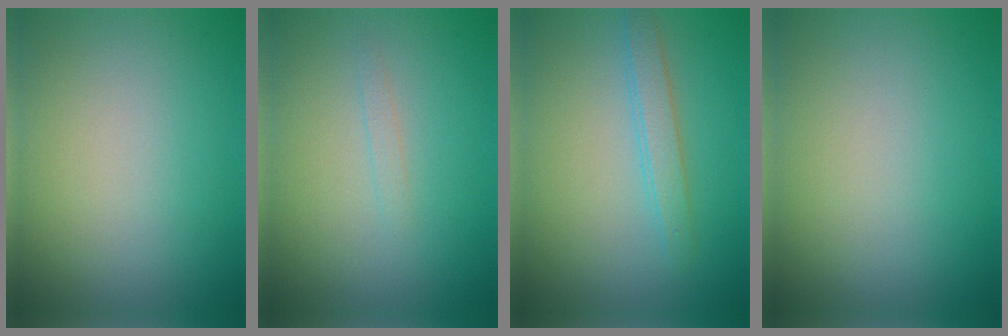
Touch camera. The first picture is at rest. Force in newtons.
{"total": 0.7, "press": 0.7, "slide": 0.0}
{"total": 2.1, "press": 2.1, "slide": 0.1}
{"total": 0.0}